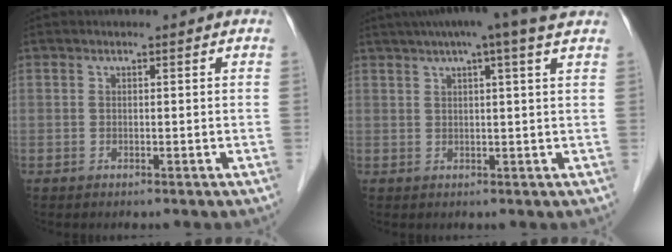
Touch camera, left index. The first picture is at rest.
{"total": 9.3, "force": [7.1, -0.3, 6.0], "torque": [-0.096, 0.034, 0.087]}